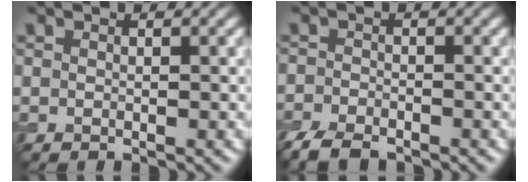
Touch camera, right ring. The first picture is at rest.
{"total": 4.1, "force": [-3.3, 1.5, 1.8], "torque": [-0.033, -0.010, -0.070]}